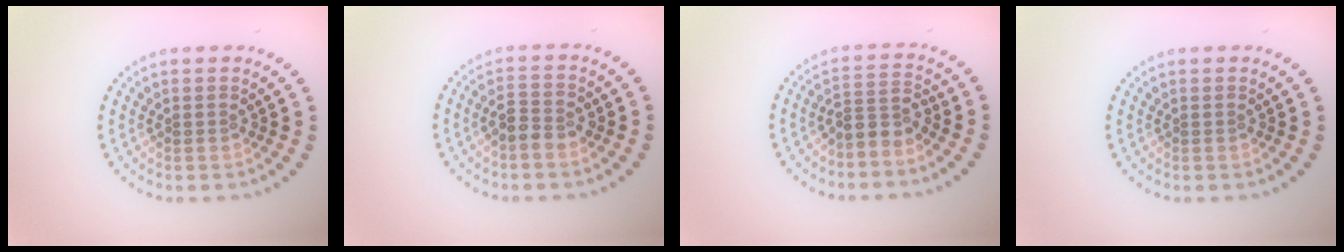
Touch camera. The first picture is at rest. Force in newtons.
{"total": 2.4, "press": 2.3, "slide": 0.6}
{"total": 2.5, "press": 1.8, "slide": 1.7}
{"total": 0.0}